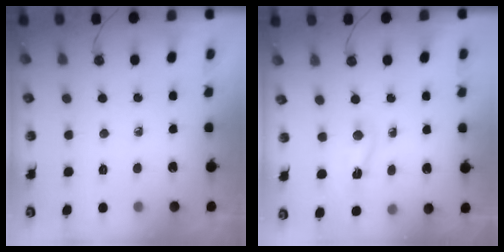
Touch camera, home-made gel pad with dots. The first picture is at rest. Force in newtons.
{"total": 2.4, "press": 2.3, "slide": 0.4}